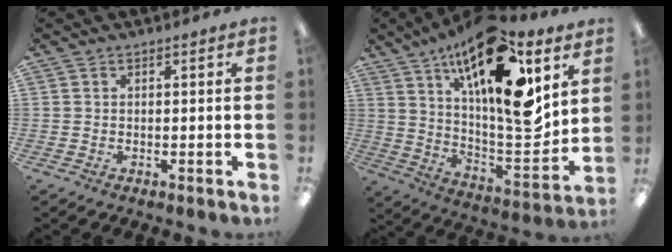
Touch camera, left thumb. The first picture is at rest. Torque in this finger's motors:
{"motor_torque": [2.51, 2.50, 2.31, -0.46, 0.24]}